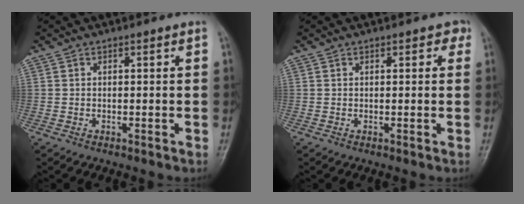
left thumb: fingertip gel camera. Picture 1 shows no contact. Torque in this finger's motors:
{"motor_torque": [-0.14, -0.03, -0.18, -0.27, 0.07]}